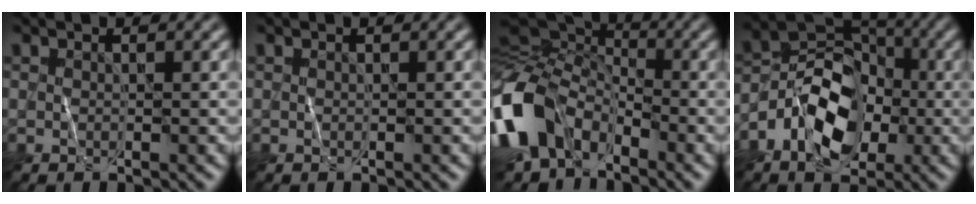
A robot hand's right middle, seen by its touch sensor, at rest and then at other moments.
{"total": 0.0}
{"total": 12.7, "force": [-5.2, 8.5, 7.9], "torque": [-0.194, -0.023, -0.102]}
{"total": 8.1, "force": [-3.1, 5.3, 5.4], "torque": [-0.090, 0.006, -0.062]}